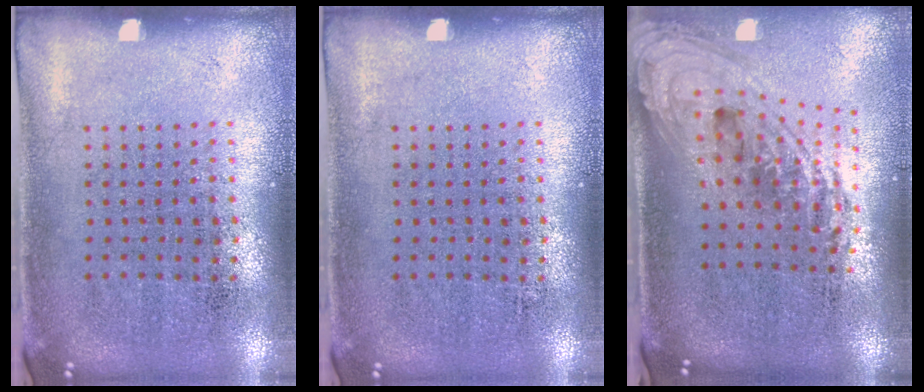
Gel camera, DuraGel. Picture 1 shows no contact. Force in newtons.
{"total": 0.0}
{"total": 2.4, "press": 1.7, "slide": 1.6}